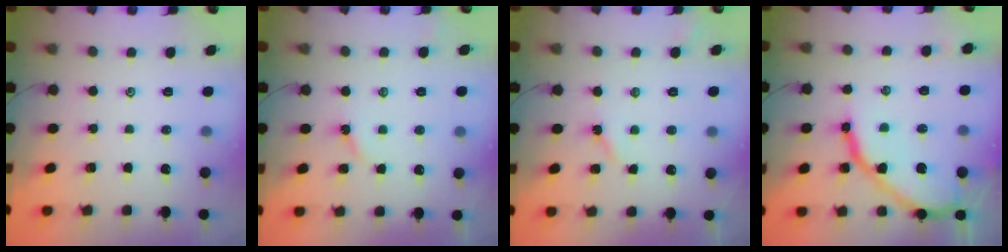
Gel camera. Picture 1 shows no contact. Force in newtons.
{"total": 2.8, "press": 2.8, "slide": 0.2}
{"total": 3.5, "press": 3.5, "slide": 0.5}
{"total": 14.6, "press": 14.5, "slide": 1.3}